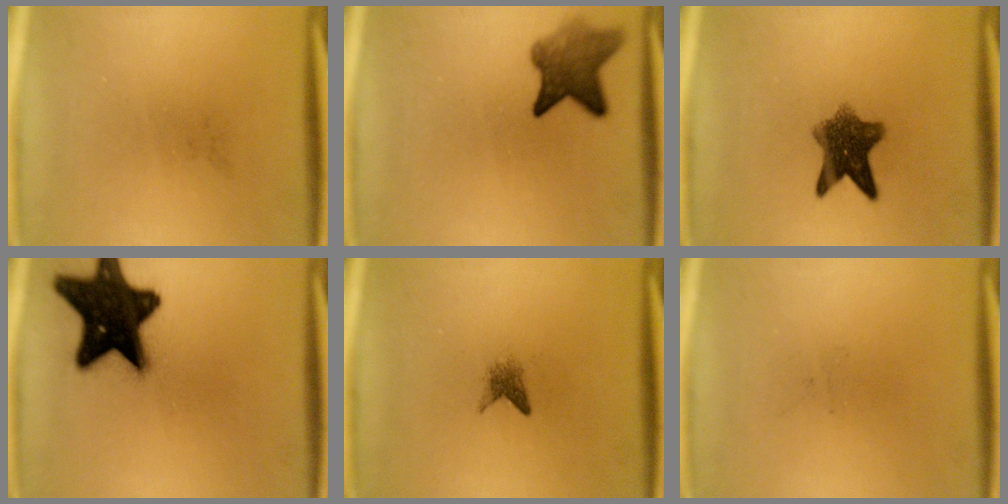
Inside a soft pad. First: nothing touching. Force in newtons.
{"total": 6.2}
{"total": 7.8}
{"total": 19.8}
{"total": 1.5}
{"total": 0.0}